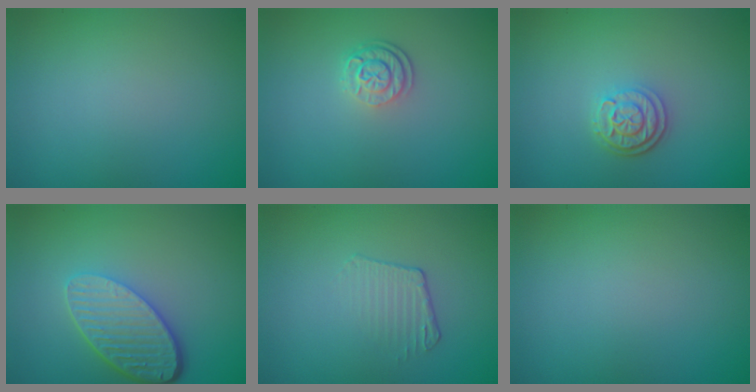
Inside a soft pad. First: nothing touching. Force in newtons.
{"total": 2.5, "press": 1.9, "slide": 1.6}
{"total": 2.9, "press": 2.4, "slide": 1.7}
{"total": 5.3, "press": 3.9, "slide": 3.6}
{"total": 1.5, "press": 0.7, "slide": 1.4}
{"total": 0.0}